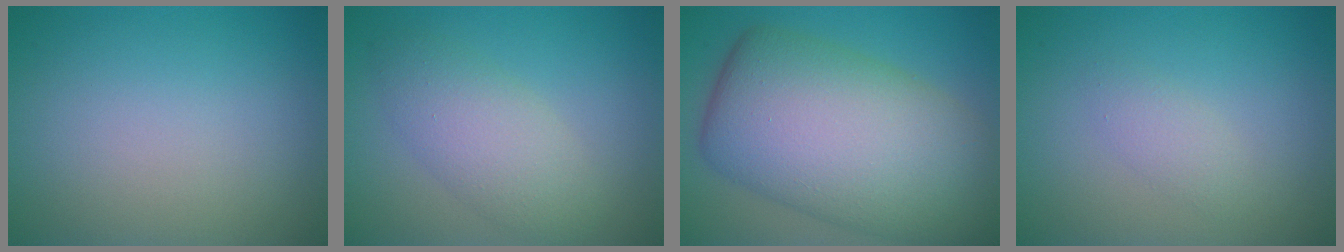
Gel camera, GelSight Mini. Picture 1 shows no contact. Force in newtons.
{"total": 4.0, "press": 4.0, "slide": 0.3}
{"total": 13.7, "press": 13.7, "slide": 0.5}
{"total": 1.4, "press": 1.4, "slide": 0.1}